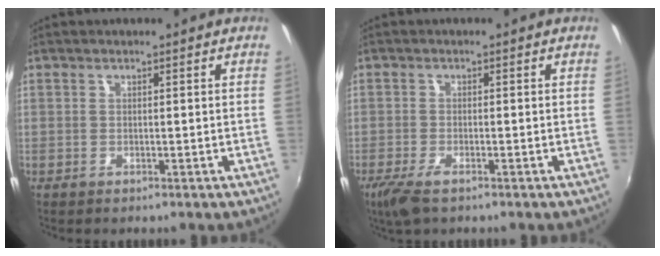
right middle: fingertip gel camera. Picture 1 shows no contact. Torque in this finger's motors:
{"motor_torque": [0.74, -0.74, 0.32, 0.07]}